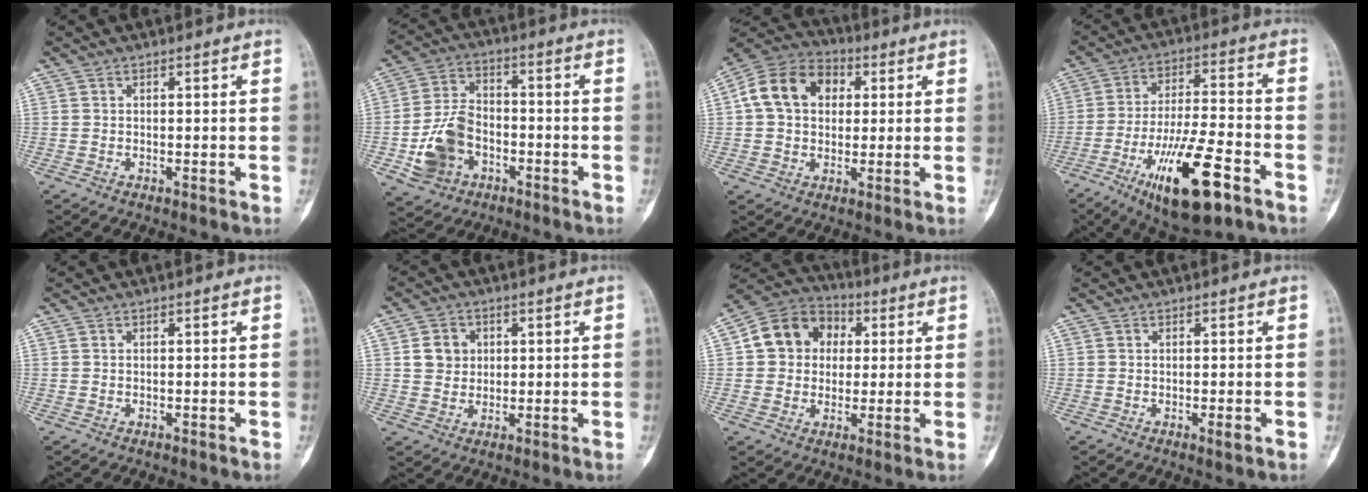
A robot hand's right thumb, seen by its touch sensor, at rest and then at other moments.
{"total": 11.4, "force": [-3.6, 8.5, 6.6], "torque": [-0.114, 0.028, -0.066]}
{"total": 13.5, "force": [2.7, 10.3, 8.3], "torque": [-0.131, 0.021, 0.036]}
{"total": 17.9, "force": [-8.8, 5.3, 14.7], "torque": [-0.258, 0.036, -0.140]}
{"total": 0.0}
{"total": 5.2, "force": [1.2, 4.7, 2.0], "torque": [-0.010, -0.001, 0.021]}
{"total": 12.0, "force": [2.2, 10.1, 6.0], "torque": [-0.073, 0.015, 0.026]}
{"total": 1.3, "force": [-0.5, 0.2, 1.2], "torque": [-0.018, -0.003, -0.007]}